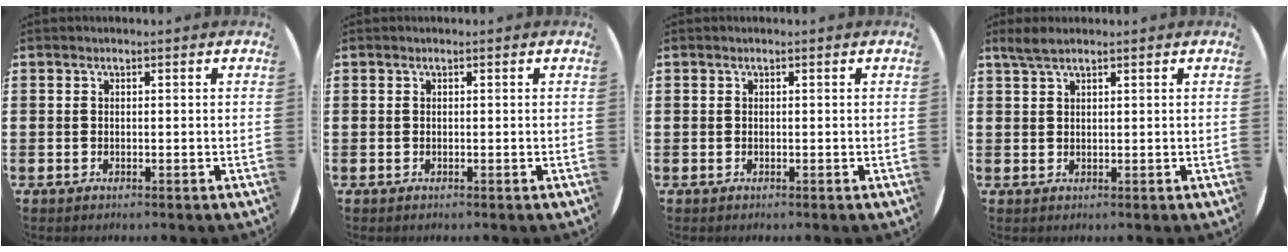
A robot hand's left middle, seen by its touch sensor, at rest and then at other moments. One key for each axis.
{"total": 0.0}
{"total": 0.0}
{"total": 2.2, "fx": 1.8, "fy": 0.4, "fz": 1.2, "tx": -0.025, "ty": 0.004, "tz": 0.033}